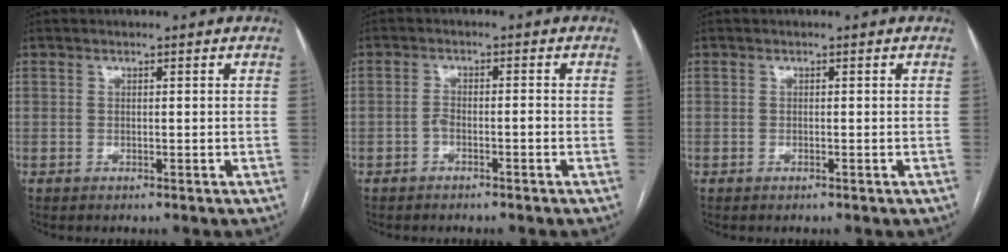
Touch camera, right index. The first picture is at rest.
{"total": 1.9, "force": [-1.2, 0.4, 1.4], "torque": [-0.025, 0.010, -0.018]}
{"total": 0.0}